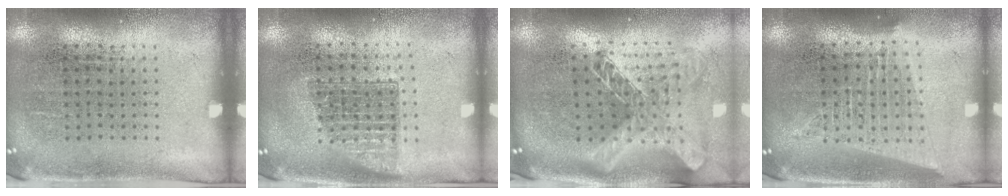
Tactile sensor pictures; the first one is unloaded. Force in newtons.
{"total": 1.4, "press": 1.1, "slide": 0.8}
{"total": 2.2, "press": 1.7, "slide": 1.4}
{"total": 1.8, "press": 1.6, "slide": 0.8}